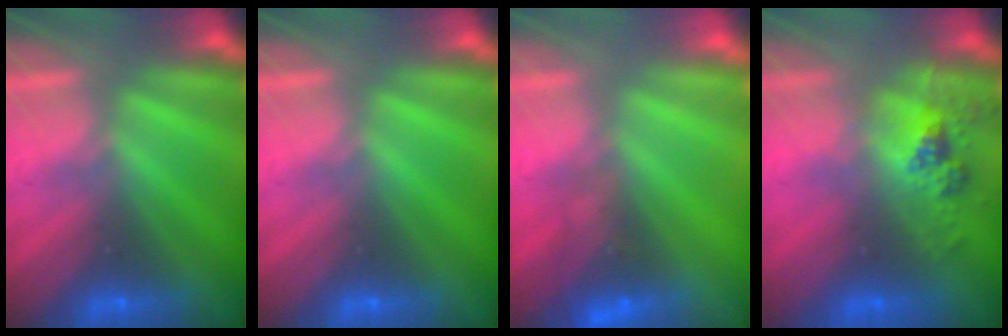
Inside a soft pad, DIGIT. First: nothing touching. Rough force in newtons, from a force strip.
{"total": 0.0}
{"total": 2.7}
{"total": 2.4}